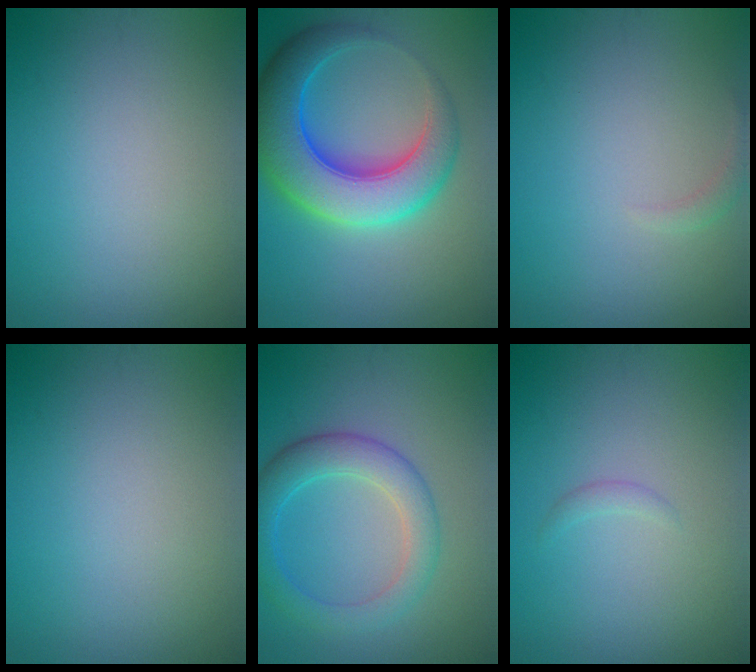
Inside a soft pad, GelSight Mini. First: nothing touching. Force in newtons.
{"total": 9.6, "press": 9.6, "slide": 0.3}
{"total": 0.8, "press": 0.7, "slide": 0.1}
{"total": 0.0}
{"total": 4.4, "press": 4.4, "slide": 0.1}
{"total": 0.7, "press": 0.7, "slide": 0.1}